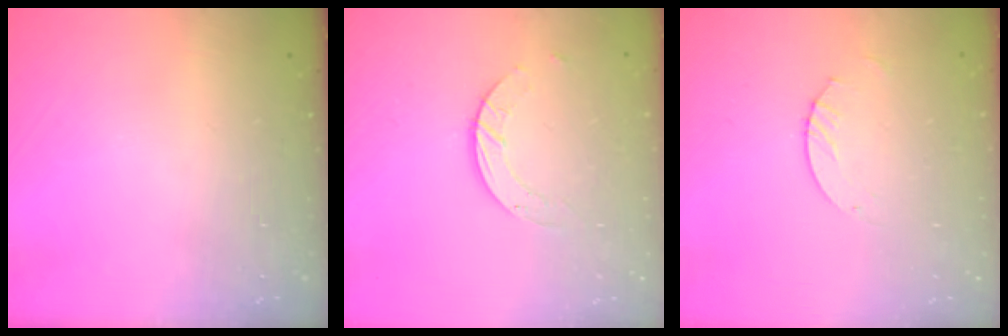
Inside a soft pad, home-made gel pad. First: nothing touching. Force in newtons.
{"total": 3.6, "press": 3.6, "slide": 0.2}
{"total": 2.0, "press": 2.0, "slide": 0.2}